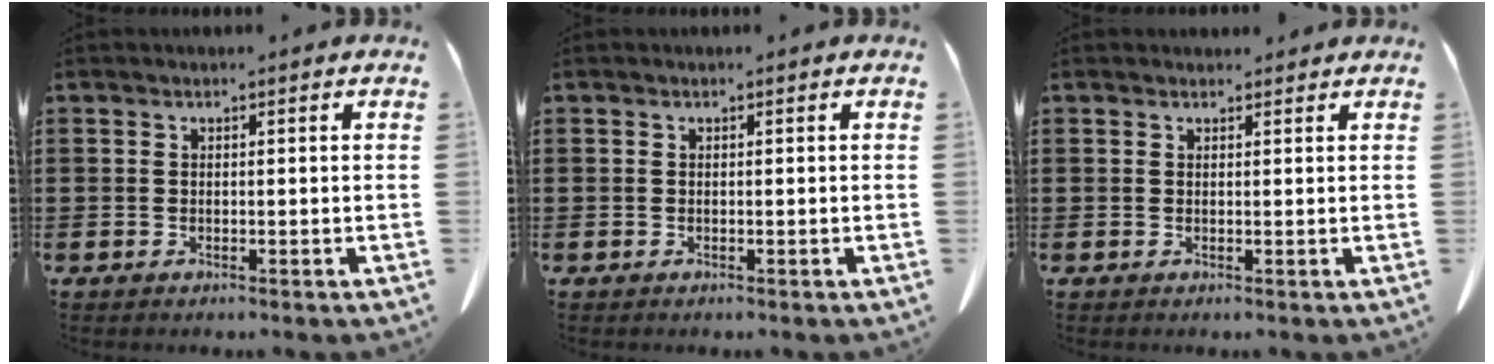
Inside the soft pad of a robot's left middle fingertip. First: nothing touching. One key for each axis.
{"total": 0.0}
{"total": 0.9, "fx": 0.8, "fy": 0.3, "fz": 0.1, "tx": 0.003, "ty": -0.002, "tz": 0.014}